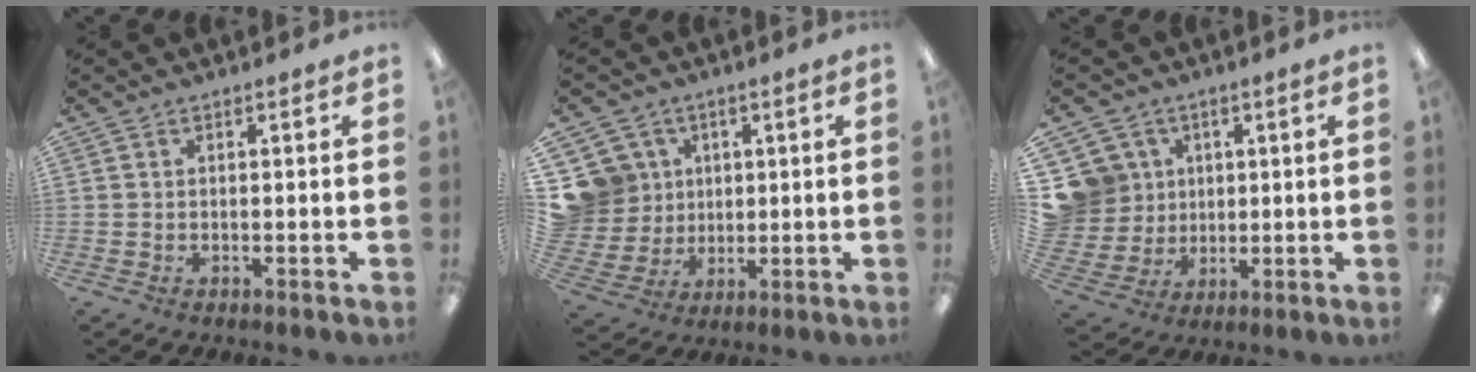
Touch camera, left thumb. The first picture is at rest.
{"total": 10.5, "force": [3.7, 9.8, 1.2], "torque": [-0.055, -0.018, 0.082]}
{"total": 10.2, "force": [3.7, 9.4, 1.0], "torque": [-0.059, -0.013, 0.082]}